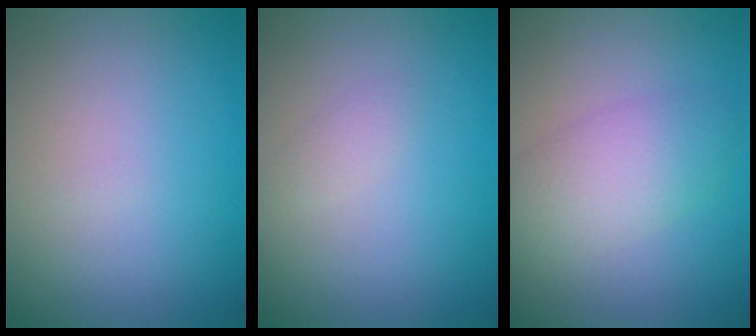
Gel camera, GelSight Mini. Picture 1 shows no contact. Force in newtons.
{"total": 0.8, "press": 0.8, "slide": 0.1}
{"total": 3.9, "press": 3.9, "slide": 0.1}